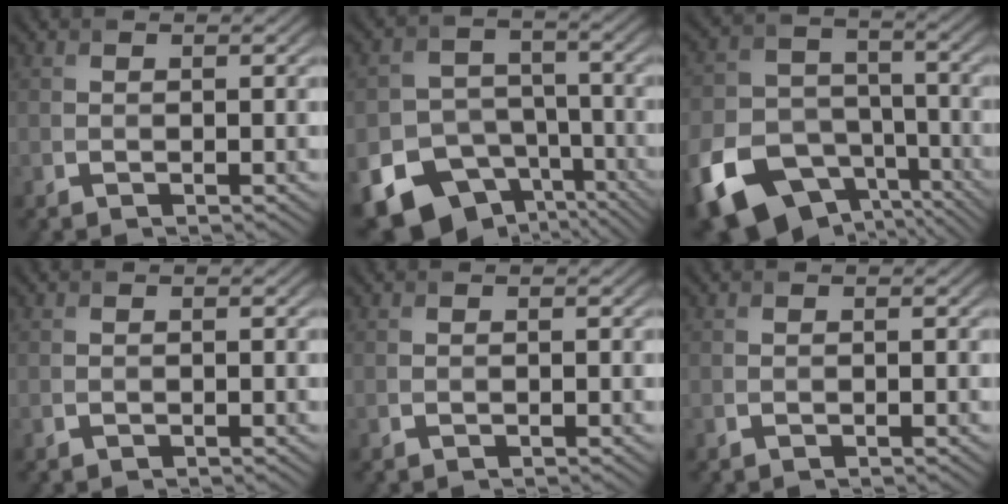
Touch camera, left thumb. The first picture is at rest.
{"total": 16.7, "force": [-9.7, 12.2, 6.0], "torque": [-0.149, -0.069, -0.145]}
{"total": 16.9, "force": [-9.3, 11.7, 7.9], "torque": [-0.214, -0.059, -0.137]}
{"total": 0.0}
{"total": 0.0}
{"total": 0.0}